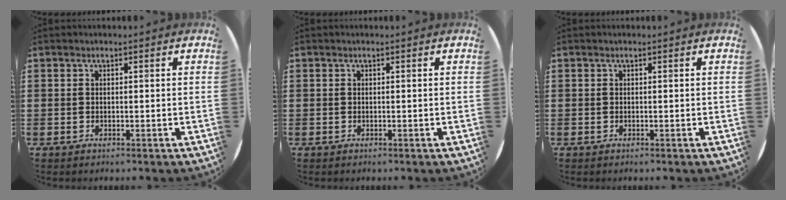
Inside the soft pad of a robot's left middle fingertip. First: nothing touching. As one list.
[{"total": 0.0}, {"total": 0.0}]